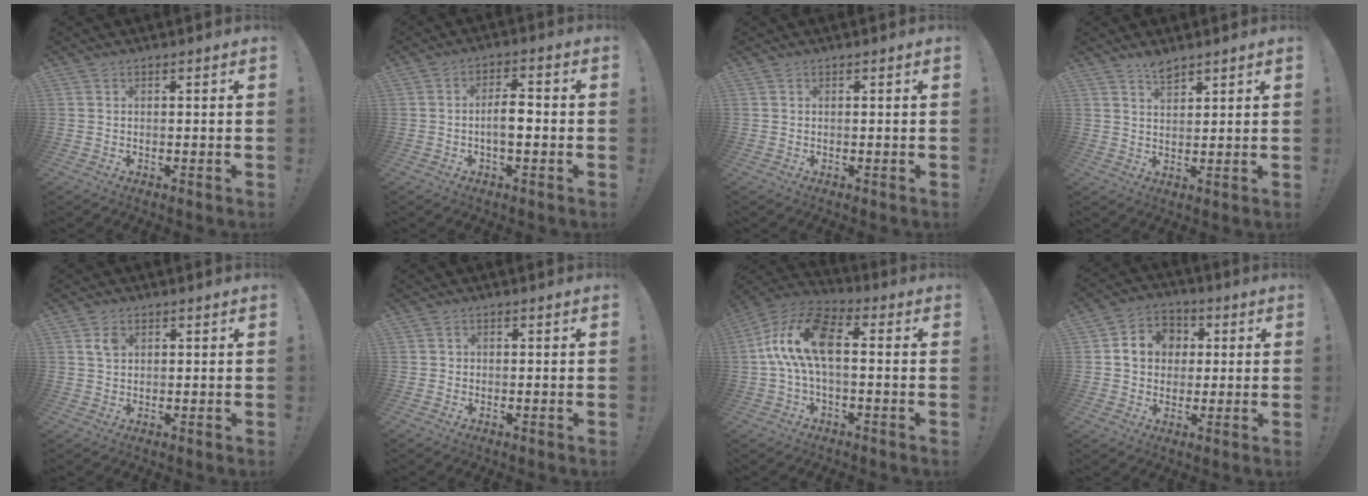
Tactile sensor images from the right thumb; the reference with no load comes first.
{"total": 3.1, "force": [-0.8, 1.9, 2.3], "torque": [-0.030, 0.003, -0.016]}
{"total": 0.0}
{"total": 3.9, "force": [3.3, 1.3, 1.7], "torque": [-0.021, -0.020, 0.056]}
{"total": 3.3, "force": [1.5, 2.3, 1.9], "torque": [-0.031, 0.000, 0.028]}
{"total": 1.0, "force": [0.0, 1.0, 0.2], "torque": [-0.010, 0.006, 0.001]}
{"total": 14.8, "force": [1.0, 7.0, 13.0], "torque": [-0.261, 0.012, 0.020]}
{"total": 9.8, "force": [1.6, 8.8, 4.0], "torque": [-0.061, 0.005, 0.037]}